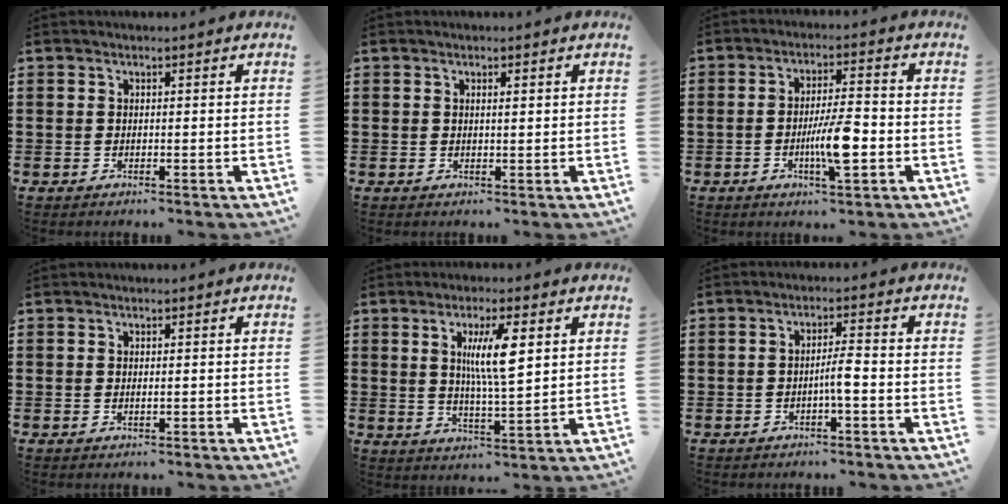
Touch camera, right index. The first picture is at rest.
{"total": 0.8, "force": [0.3, 0.2, 0.7], "torque": [-0.015, 0.002, 0.004]}
{"total": 7.7, "force": [-2.0, 1.5, 7.3], "torque": [-0.141, -0.009, -0.040]}
{"total": 0.5, "force": [0.0, 0.0, 0.5], "torque": [-0.010, -0.003, 0.000]}
{"total": 7.8, "force": [2.4, 1.5, 7.2], "torque": [-0.136, 0.002, 0.034]}
{"total": 3.1, "force": [-1.0, 0.1, 3.0], "torque": [-0.054, 0.000, -0.019]}